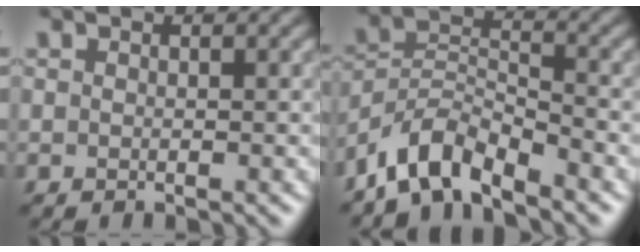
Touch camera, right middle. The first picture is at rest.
{"total": 5.4, "force": [-4.4, 1.8, 2.6], "torque": [-0.040, 0.002, -0.093]}